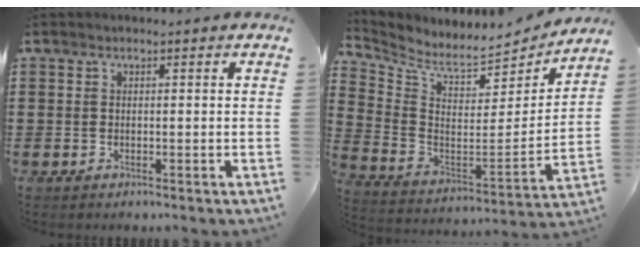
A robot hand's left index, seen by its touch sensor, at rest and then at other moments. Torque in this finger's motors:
{"motor_torque": [2.14, 0.00, 0.26, 0.11]}